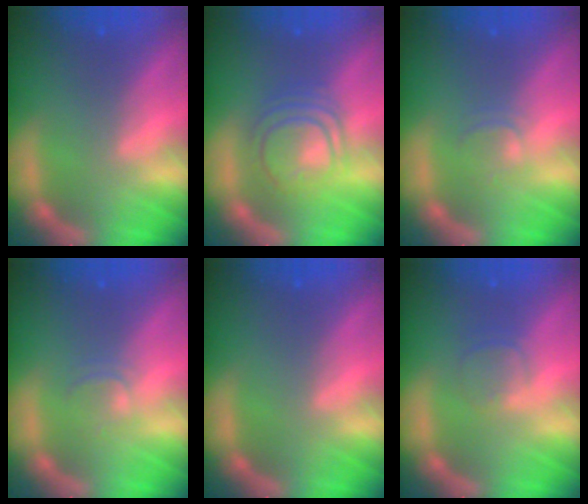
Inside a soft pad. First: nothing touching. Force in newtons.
{"total": 6.0}
{"total": 1.4}
{"total": 1.4}
{"total": 0.0}
{"total": 1.9}